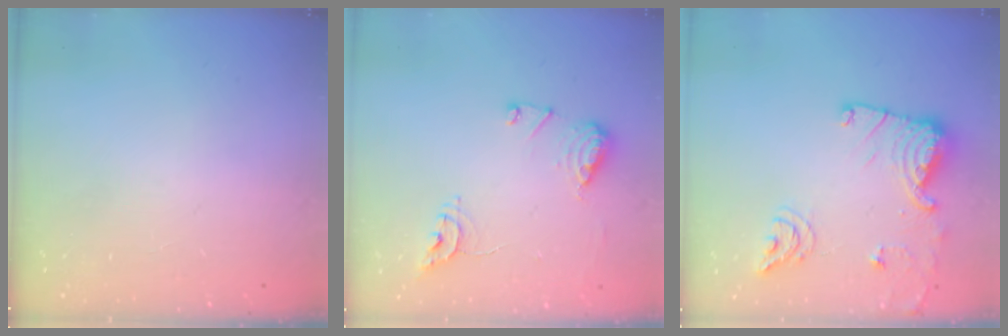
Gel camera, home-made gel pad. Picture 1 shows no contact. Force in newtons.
{"total": 12.1, "press": 12.0, "slide": 1.2}
{"total": 15.1, "press": 15.0, "slide": 1.5}